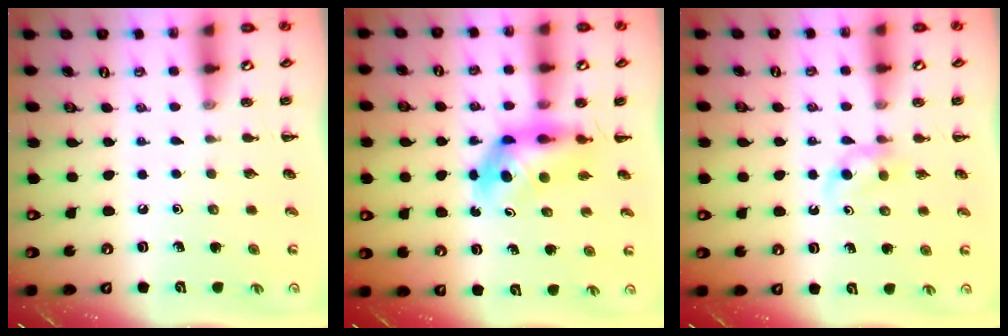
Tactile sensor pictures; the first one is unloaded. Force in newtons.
{"total": 5.1, "press": 5.0, "slide": 0.9}
{"total": 2.9, "press": 2.6, "slide": 1.3}